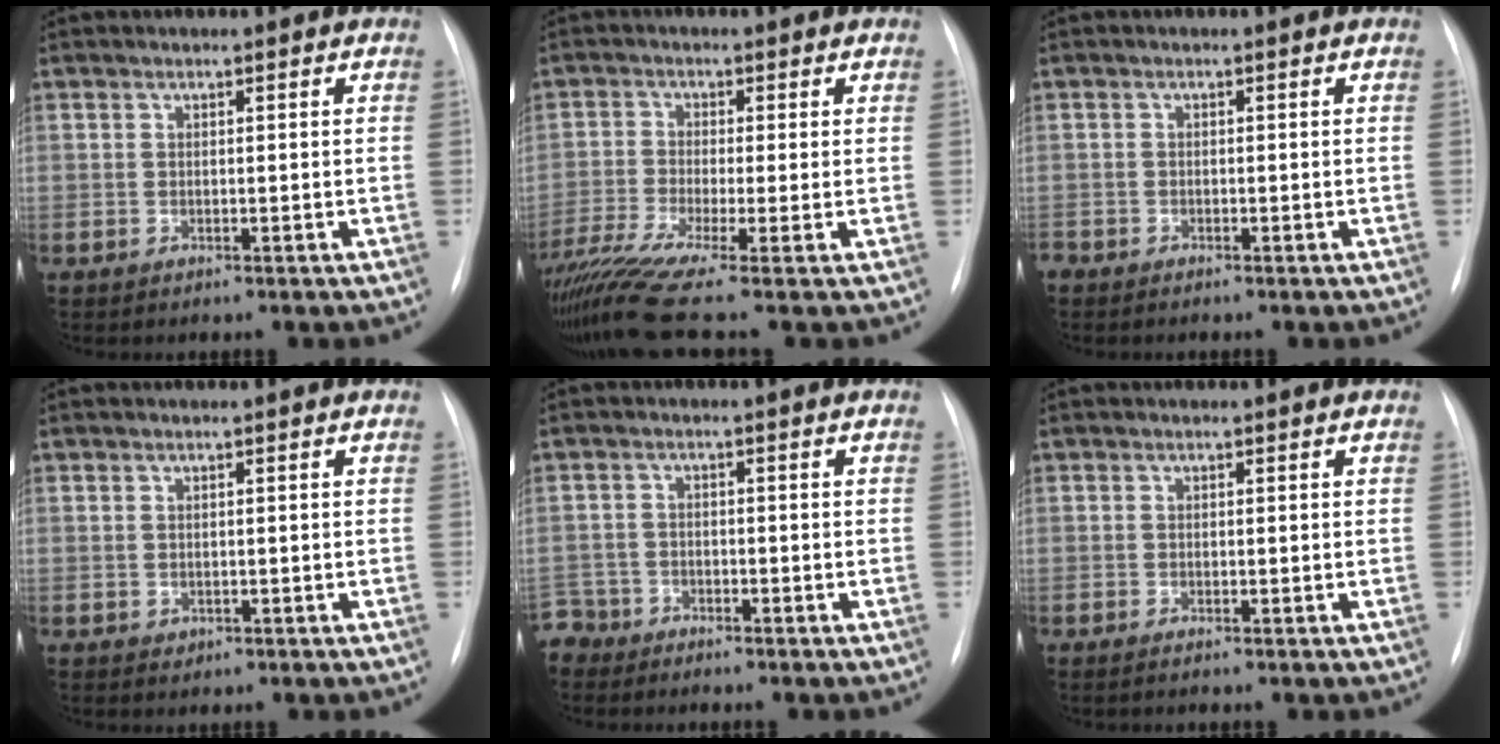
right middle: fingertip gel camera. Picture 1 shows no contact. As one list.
[{"total": 10.6, "force": [-7.7, -0.6, 7.3], "torque": [-0.149, -0.022, -0.137]}, {"total": 1.1, "force": [-1.0, 0.3, 0.2], "torque": [-0.004, -0.001, -0.016]}, {"total": 0.7, "force": [-0.2, 0.6, 0.1], "torque": [-0.002, 0.002, 0.002]}, {"total": 3.8, "force": [-3.3, 1.7, -0.9], "torque": [0.018, -0.001, -0.069]}, {"total": 0.6, "force": [-0.5, -0.1, 0.4], "torque": [-0.009, -0.001, -0.008]}]